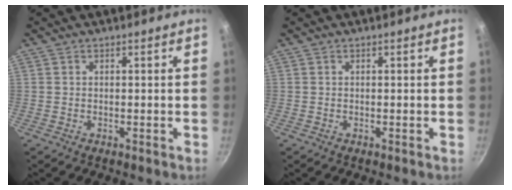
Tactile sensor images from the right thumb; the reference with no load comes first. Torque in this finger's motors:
{"motor_torque": [-0.02, -0.02, 0.24, 0.05, 0.00]}